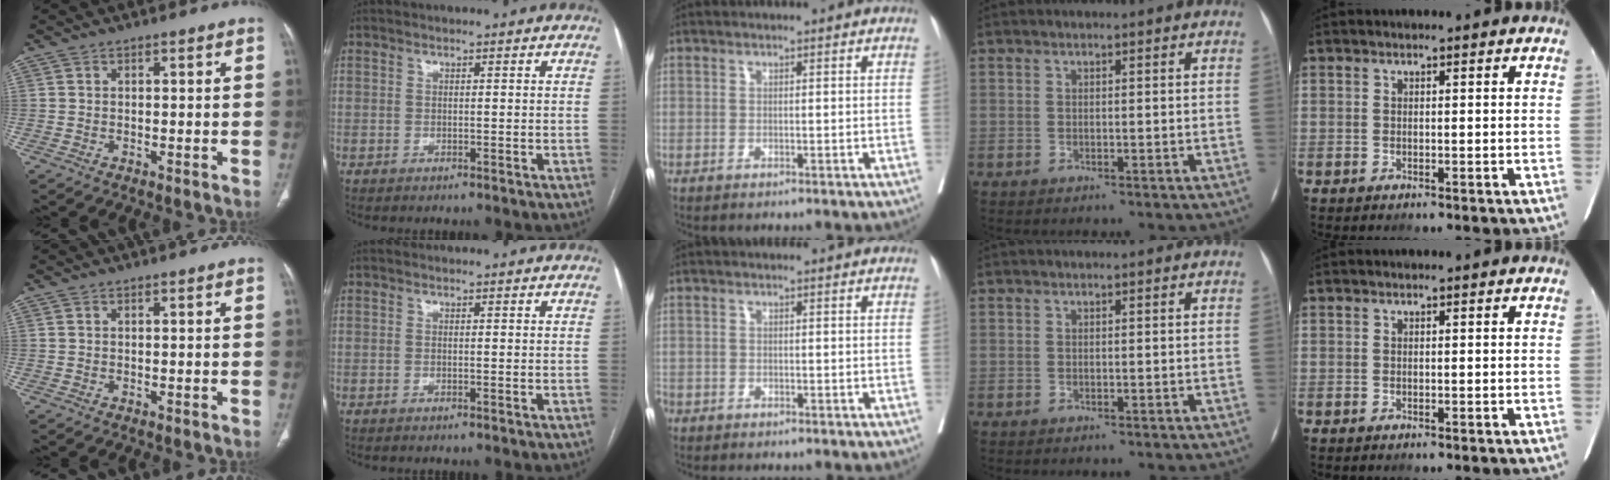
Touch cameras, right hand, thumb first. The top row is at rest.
{"middle": {"total": 2.4, "force": [-1.8, 1.5, 0.7], "torque": [-0.020, 0.000, -0.035]}}